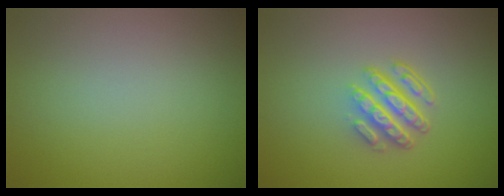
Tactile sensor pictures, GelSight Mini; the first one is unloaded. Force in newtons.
{"total": 4.5, "press": 3.1, "slide": 3.2}